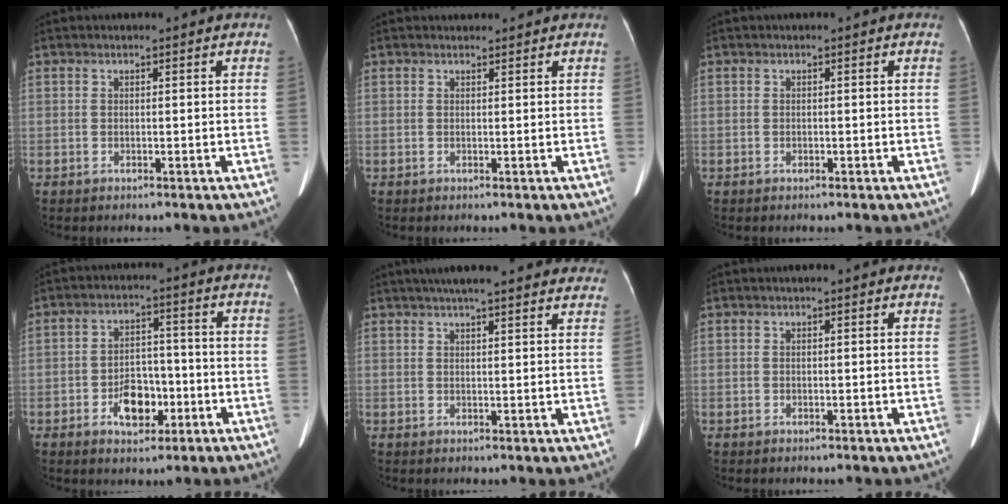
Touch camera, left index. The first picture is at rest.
{"total": 1.1, "force": [1.1, 0.3, 0.0], "torque": [-0.010, 0.011, 0.018]}
{"total": 0.0}
{"total": 6.5, "force": [-2.6, 4.0, 4.4], "torque": [-0.079, 0.013, -0.039]}
{"total": 19.1, "force": [16.7, 2.8, 8.9], "torque": [-0.120, 0.038, 0.205]}
{"total": 0.7, "force": [0.4, 0.1, 0.5], "torque": [-0.009, 0.009, 0.003]}